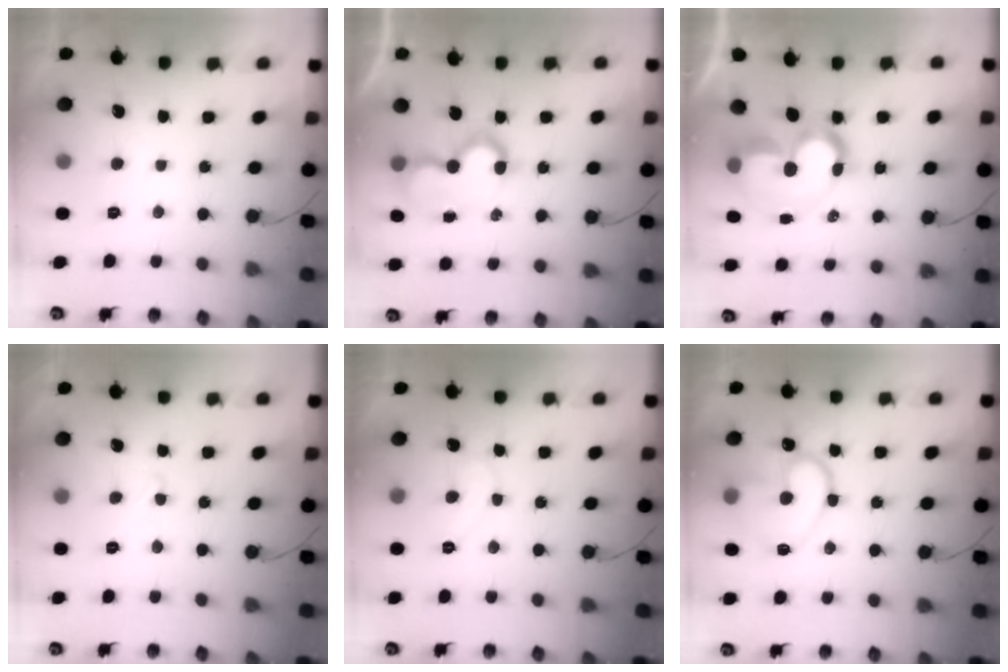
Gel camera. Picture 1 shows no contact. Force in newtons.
{"total": 8.2, "press": 8.2, "slide": 0.4}
{"total": 11.4, "press": 11.3, "slide": 1.1}
{"total": 3.2, "press": 3.2, "slide": 0.4}
{"total": 5.2, "press": 5.2, "slide": 0.1}
{"total": 14.5, "press": 14.4, "slide": 1.6}